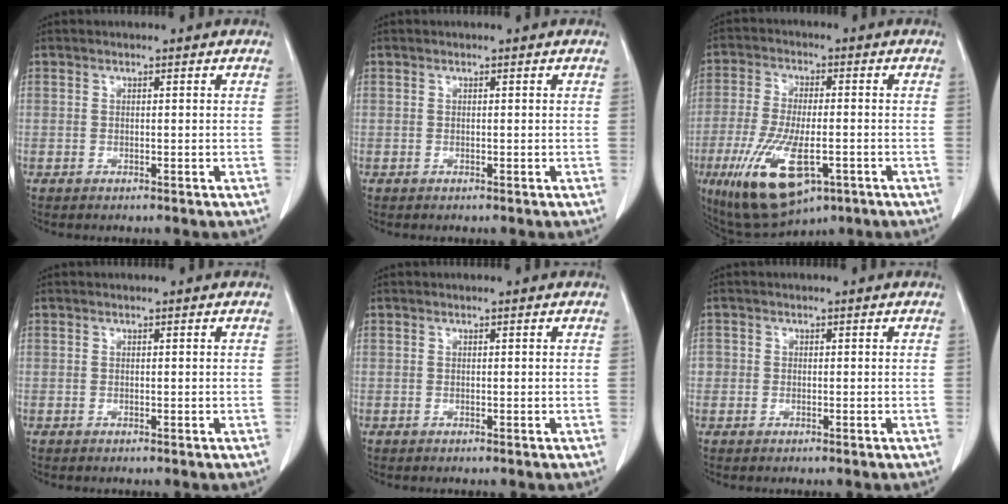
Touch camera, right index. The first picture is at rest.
{"total": 0.0}
{"total": 14.4, "force": [-5.9, 5.3, 12.0], "torque": [-0.235, -0.019, -0.089]}
{"total": 0.0}
{"total": 0.0}
{"total": 1.5, "force": [-0.1, 1.4, 0.3], "torque": [0.001, 0.004, -0.003]}